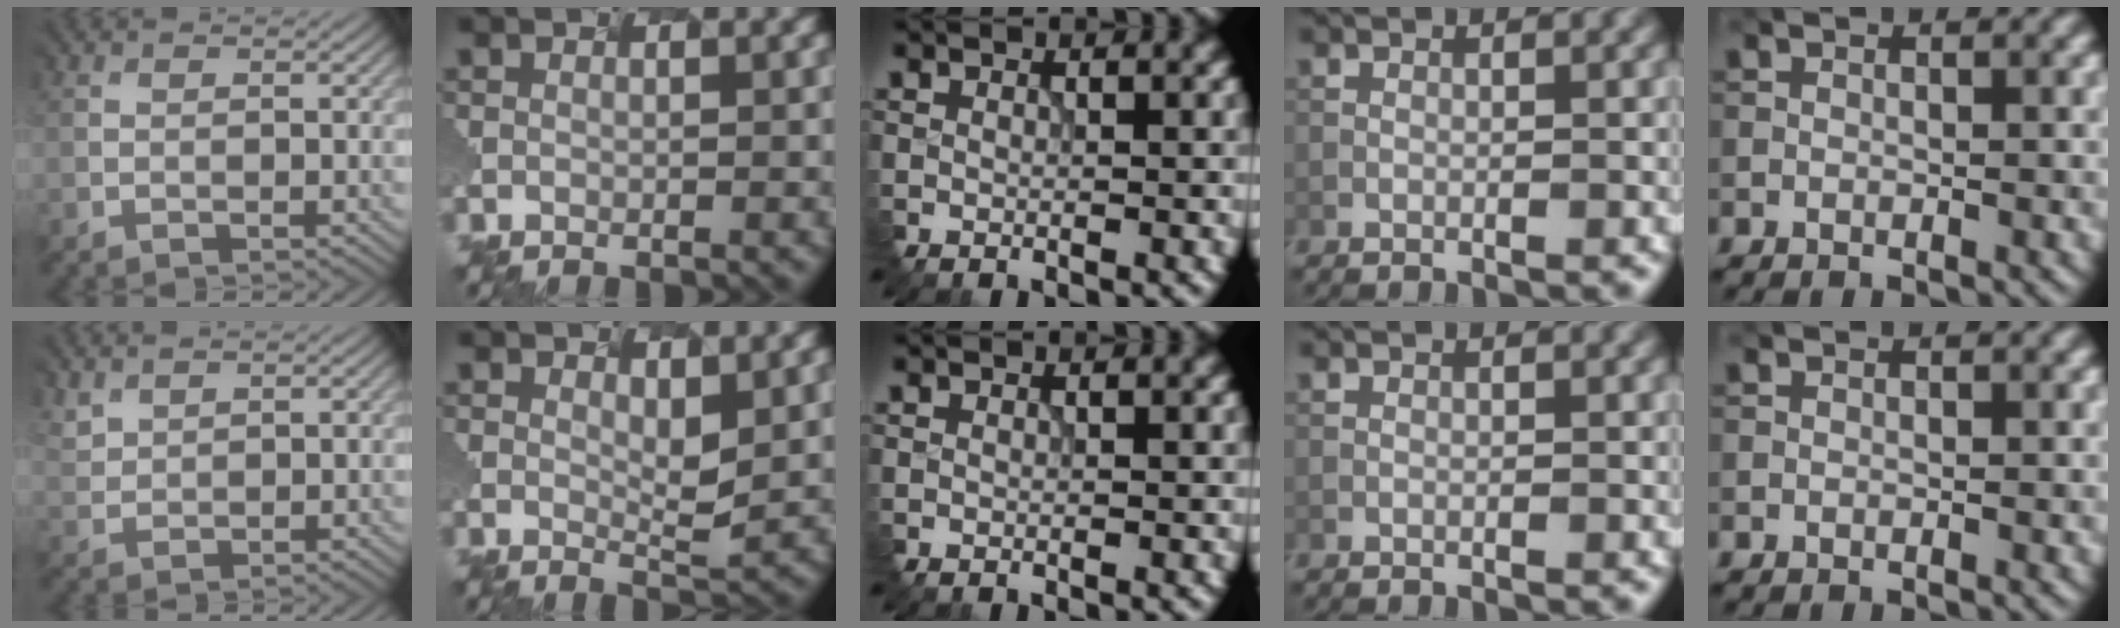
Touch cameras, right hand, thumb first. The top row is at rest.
{"thumb": {"total": 2.4, "force": [2.2, 0.7, -0.6], "torque": [-0.005, 0.002, 0.049]}, "index": {"total": 1.0, "force": [0.0, -1.0, 0.2], "torque": [-0.034, -0.023, 0.034]}}